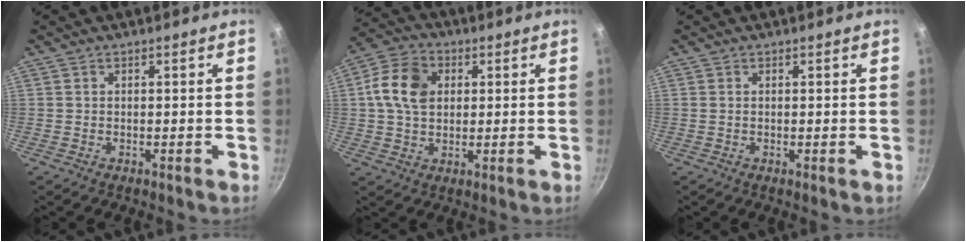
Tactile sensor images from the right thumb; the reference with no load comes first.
{"total": 10.7, "force": [2.0, 7.9, 6.9], "torque": [-0.112, 0.011, 0.023]}
{"total": 0.0}